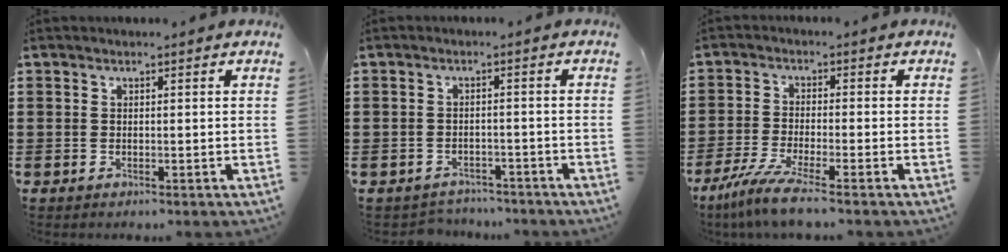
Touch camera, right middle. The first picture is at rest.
{"total": 2.2, "force": [-2.1, 0.5, -0.2], "torque": [-0.005, 0.000, -0.047]}
{"total": 5.9, "force": [-4.5, 0.0, 3.8], "torque": [-0.098, -0.026, -0.091]}